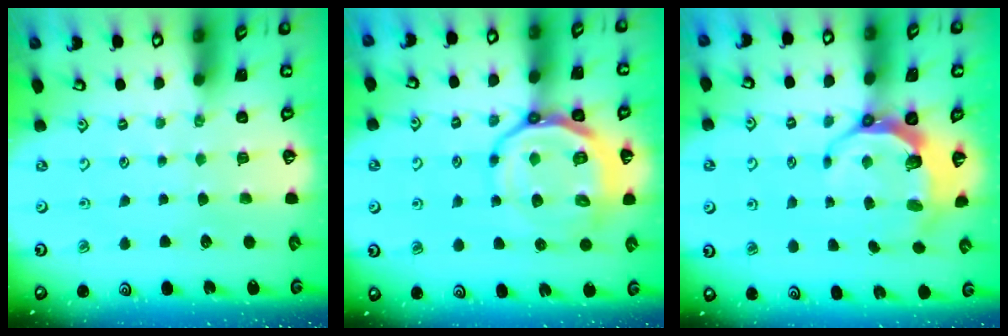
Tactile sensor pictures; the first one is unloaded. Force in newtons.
{"total": 15.0, "press": 14.8, "slide": 2.7}
{"total": 8.4, "press": 7.2, "slide": 4.3}